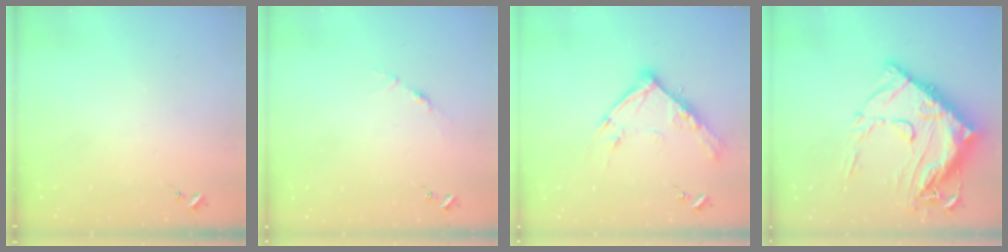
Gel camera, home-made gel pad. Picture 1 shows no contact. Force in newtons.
{"total": 3.4, "press": 3.4, "slide": 0.4}
{"total": 13.3, "press": 13.2, "slide": 1.2}
{"total": 27.3, "press": 27.2, "slide": 2.8}